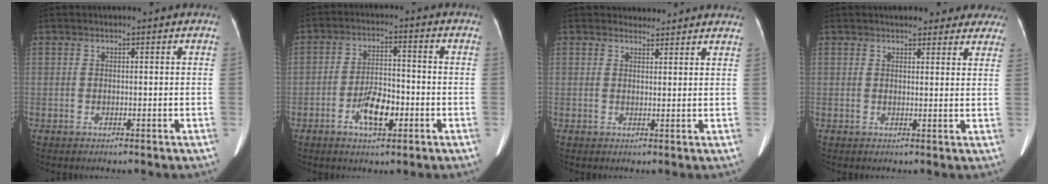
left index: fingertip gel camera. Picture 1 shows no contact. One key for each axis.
{"total": 6.5, "fx": -3.0, "fy": 2.5, "fz": 5.2, "tx": -0.101, "ty": 0.003, "tz": -0.050}
{"total": 4.2, "fx": 4.0, "fy": 1.2, "fz": -0.2, "tx": 0.007, "ty": 0.005, "tz": 0.035}
{"total": 10.4, "fx": 9.1, "fy": 3.4, "fz": 3.7, "tx": -0.008, "ty": 0.003, "tz": 0.088}